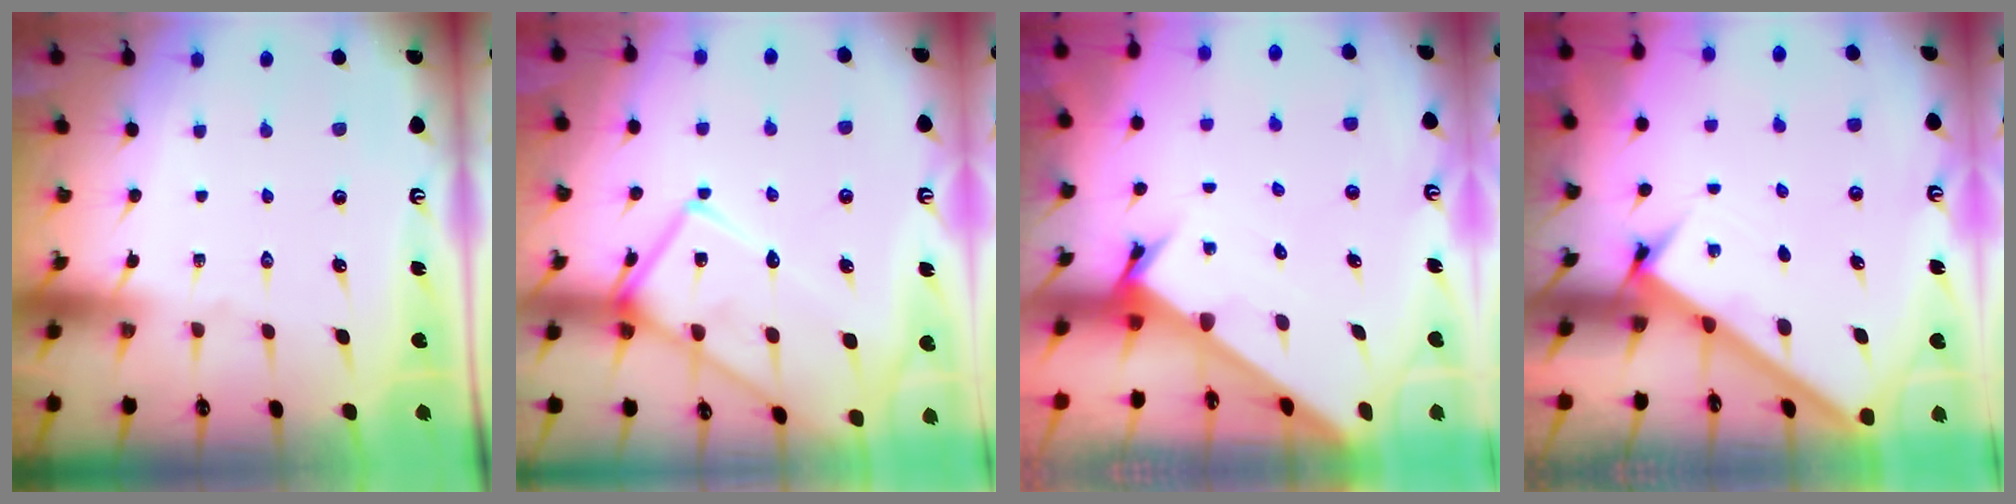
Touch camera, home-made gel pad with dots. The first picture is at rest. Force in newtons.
{"total": 15.2, "press": 15.2, "slide": 1.5}
{"total": 2.5, "press": 2.5, "slide": 0.2}
{"total": 2.5, "press": 2.5, "slide": 0.3}